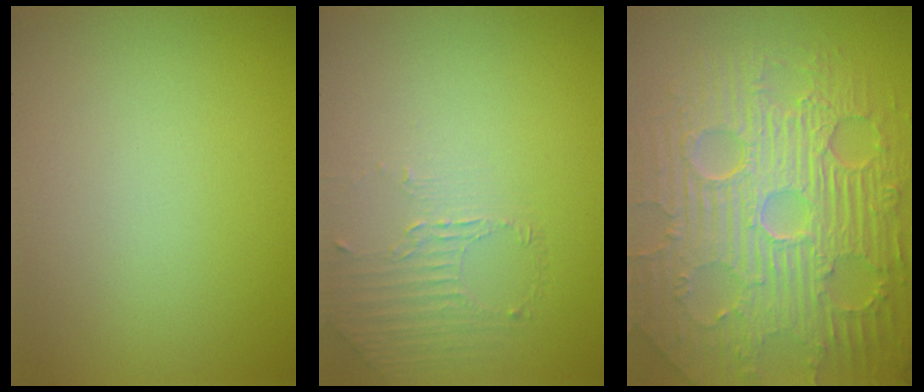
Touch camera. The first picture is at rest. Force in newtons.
{"total": 1.4, "press": 0.6, "slide": 1.2}
{"total": 11.6, "press": 7.5, "slide": 8.9}